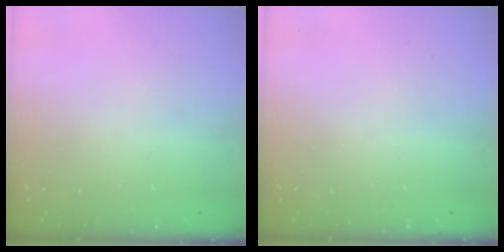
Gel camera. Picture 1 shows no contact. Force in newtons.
{"total": 0.0}